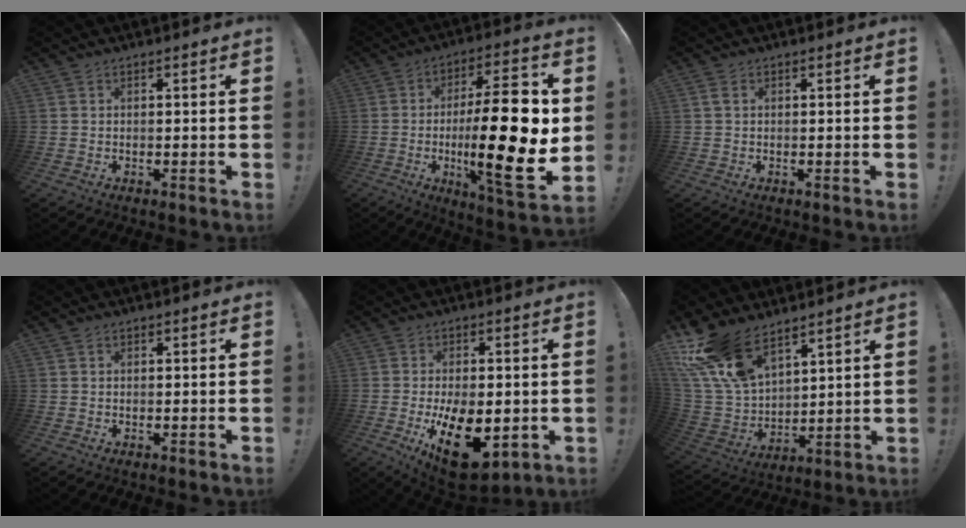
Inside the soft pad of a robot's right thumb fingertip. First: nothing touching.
{"total": 25.1, "force": [-1.5, 6.3, 24.2], "torque": [-0.389, -0.004, -0.025]}
{"total": 0.9, "force": [0.2, 0.3, 0.8], "torque": [-0.011, -0.001, 0.003]}
{"total": 0.0}
{"total": 17.6, "force": [-4.7, 9.5, 14.0], "torque": [-0.202, 0.014, -0.063]}
{"total": 17.2, "force": [12.1, 8.4, 8.8], "torque": [-0.201, -0.079, 0.230]}